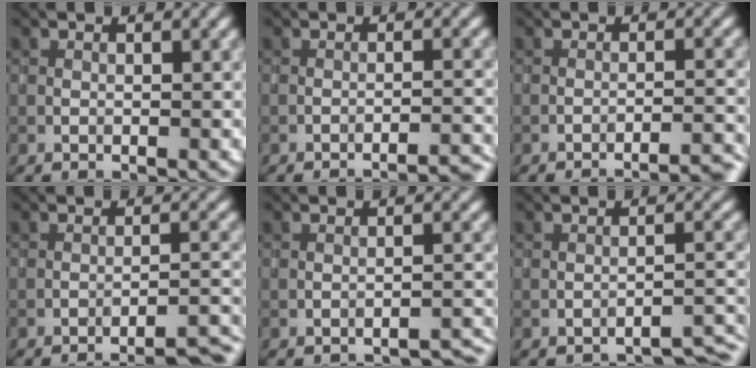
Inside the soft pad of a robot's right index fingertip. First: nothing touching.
{"total": 4.4, "force": [-4.1, 0.5, 1.3], "torque": [-0.005, 0.019, -0.049]}
{"total": 5.2, "force": [-4.8, 0.6, 1.8], "torque": [-0.007, 0.021, -0.057]}
{"total": 5.4, "force": [-4.6, 0.6, 2.7], "torque": [-0.027, 0.016, -0.056]}
{"total": 2.5, "force": [-2.4, 0.1, 0.5], "torque": [-0.001, 0.003, -0.032]}
{"total": 3.1, "force": [-2.9, 0.1, 1.0], "torque": [-0.011, 0.002, -0.041]}